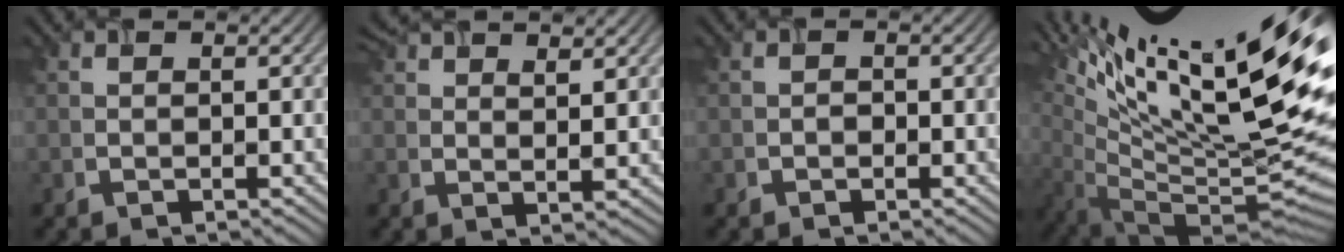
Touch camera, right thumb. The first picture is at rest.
{"total": 6.3, "force": [5.0, 1.1, 3.8], "torque": [-0.072, 0.010, 0.088]}
{"total": 0.7, "force": [-0.4, 0.5, 0.1], "torque": [0.003, -0.001, -0.007]}
{"total": 18.9, "force": [8.4, 5.1, 16.2], "torque": [-0.208, 0.025, 0.137]}